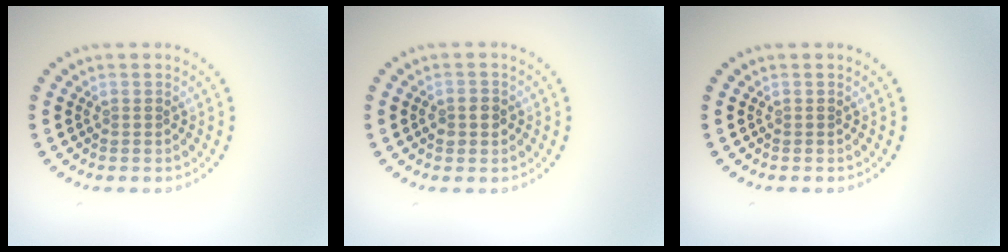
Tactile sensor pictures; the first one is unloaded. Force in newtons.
{"total": 1.6, "press": 1.5, "slide": 0.5}
{"total": 0.0}